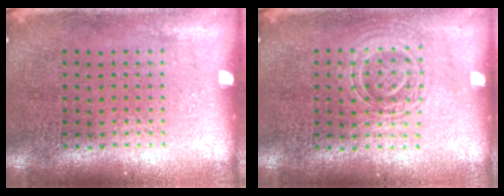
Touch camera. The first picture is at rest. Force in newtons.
{"total": 1.3, "press": 1.2, "slide": 0.4}